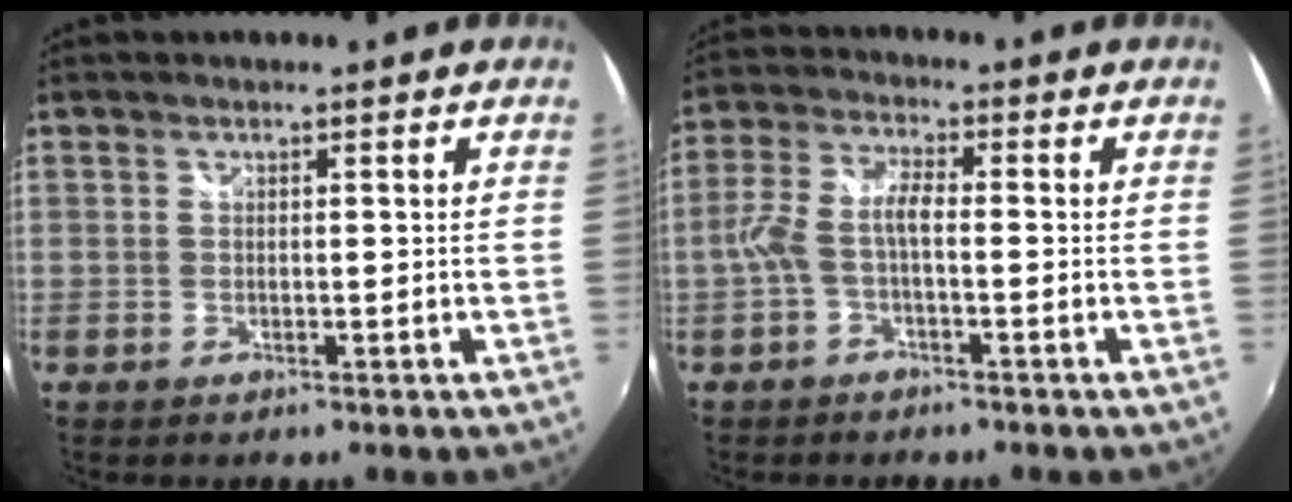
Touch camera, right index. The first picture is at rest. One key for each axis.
{"total": 5.1, "fx": -1.6, "fy": 1.4, "fz": 4.6, "tx": -0.109, "ty": 0.012, "tz": -0.031}